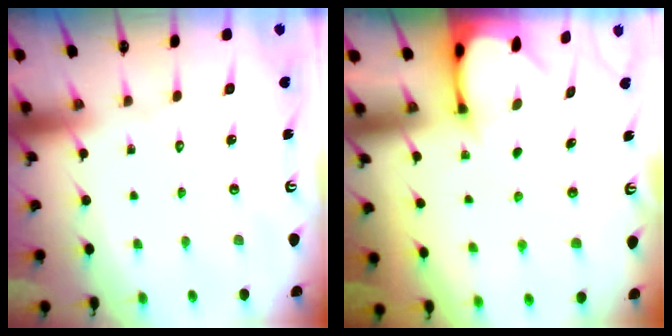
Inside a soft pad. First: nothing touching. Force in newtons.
{"total": 2.6, "press": 2.6, "slide": 0.3}